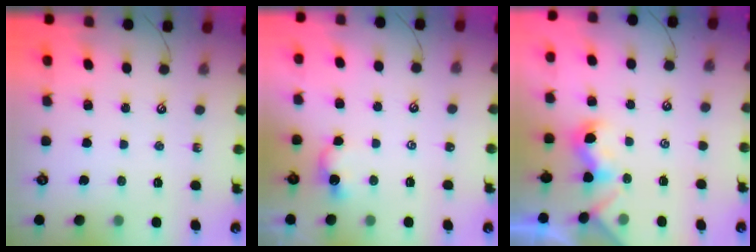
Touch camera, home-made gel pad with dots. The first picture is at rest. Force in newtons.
{"total": 0.5, "press": 0.5, "slide": 0.2}
{"total": 0.8, "press": 0.4, "slide": 0.7}